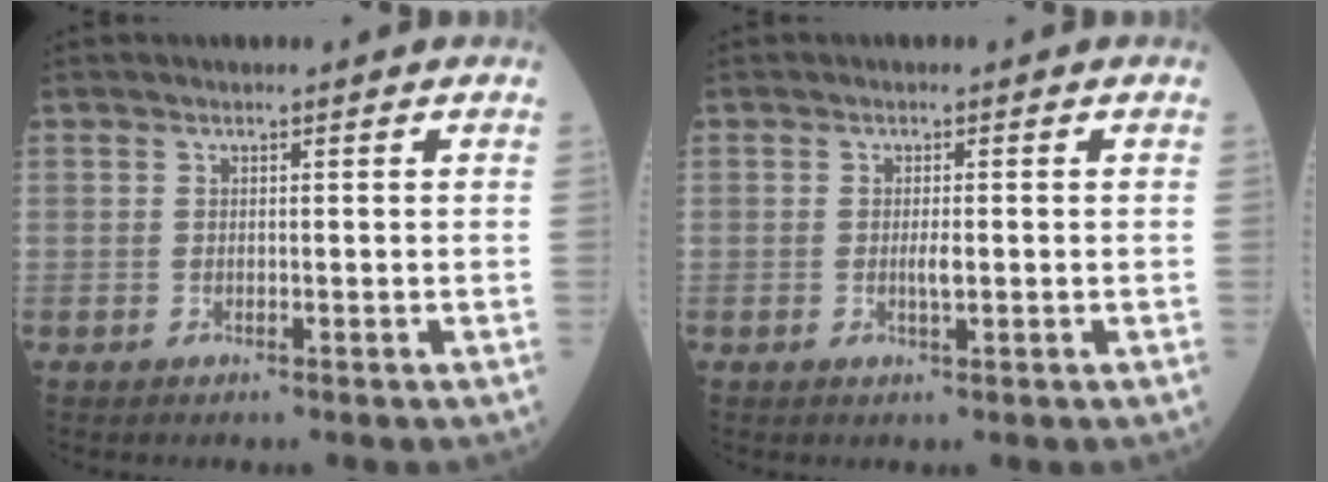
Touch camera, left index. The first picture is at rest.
{"total": 1.6, "force": [-0.4, 0.2, 1.5], "torque": [-0.029, -0.005, -0.007]}